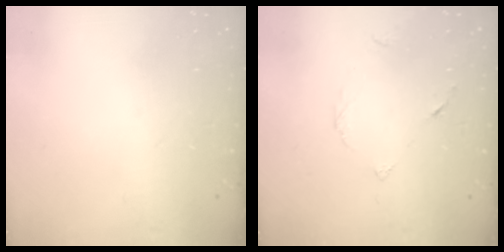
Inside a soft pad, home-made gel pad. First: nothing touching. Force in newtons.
{"total": 3.6, "press": 3.6, "slide": 0.5}